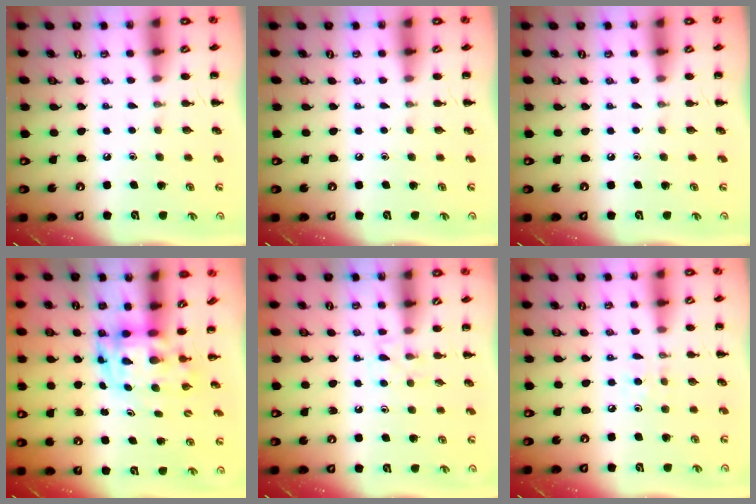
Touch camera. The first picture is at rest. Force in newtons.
{"total": 0.0}
{"total": 0.0}
{"total": 3.5, "press": 3.5, "slide": 0.7}
{"total": 4.8, "press": 4.6, "slide": 1.5}
{"total": 6.2, "press": 5.8, "slide": 2.1}